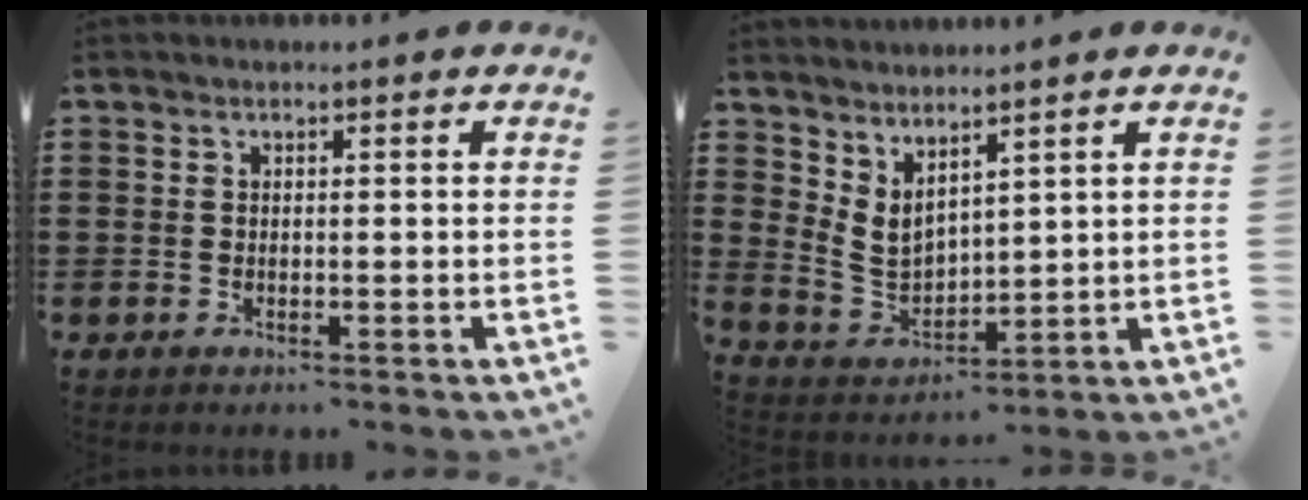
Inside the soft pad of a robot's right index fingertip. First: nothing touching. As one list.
[{"total": 4.3, "force": [3.4, 2.2, 1.6], "torque": [-0.057, -0.019, 0.063]}]